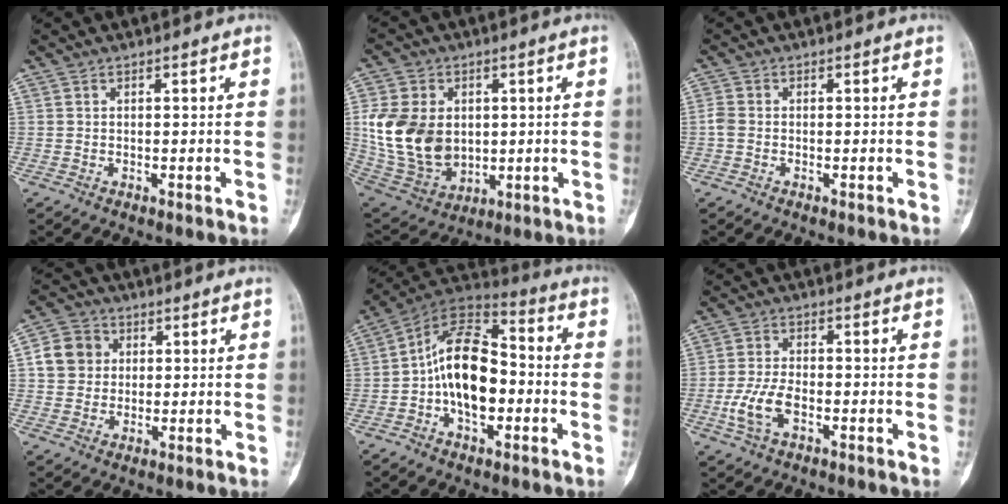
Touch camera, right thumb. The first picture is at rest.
{"total": 16.9, "force": [1.6, 12.6, 11.1], "torque": [-0.191, -0.009, 0.052]}
{"total": 1.8, "force": [-0.3, 1.3, 1.1], "torque": [-0.027, 0.000, -0.012]}
{"total": 7.2, "force": [1.3, 6.5, 2.8], "torque": [-0.030, 0.005, 0.017]}
{"total": 15.7, "force": [-2.5, 9.0, 12.5], "torque": [-0.199, 0.044, -0.053]}
{"total": 6.7, "force": [-2.3, 3.3, 5.3], "torque": [-0.119, 0.012, -0.046]}